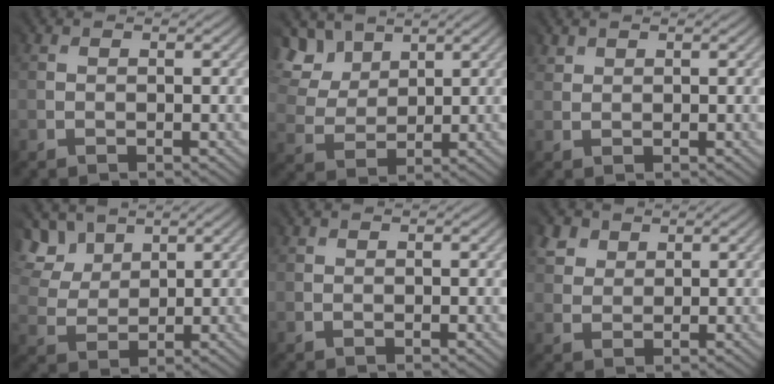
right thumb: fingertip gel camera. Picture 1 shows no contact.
{"total": 7.1, "force": [5.4, 4.0, 2.2], "torque": [-0.099, 0.012, 0.099]}
{"total": 1.9, "force": [1.7, 0.6, -0.5], "torque": [0.005, 0.000, 0.035]}
{"total": 6.4, "force": [5.0, 3.6, 1.7], "torque": [-0.084, 0.008, 0.094]}
{"total": 0.0}
{"total": 3.2, "force": [2.5, 1.9, -0.5], "torque": [-0.010, 0.004, 0.050]}